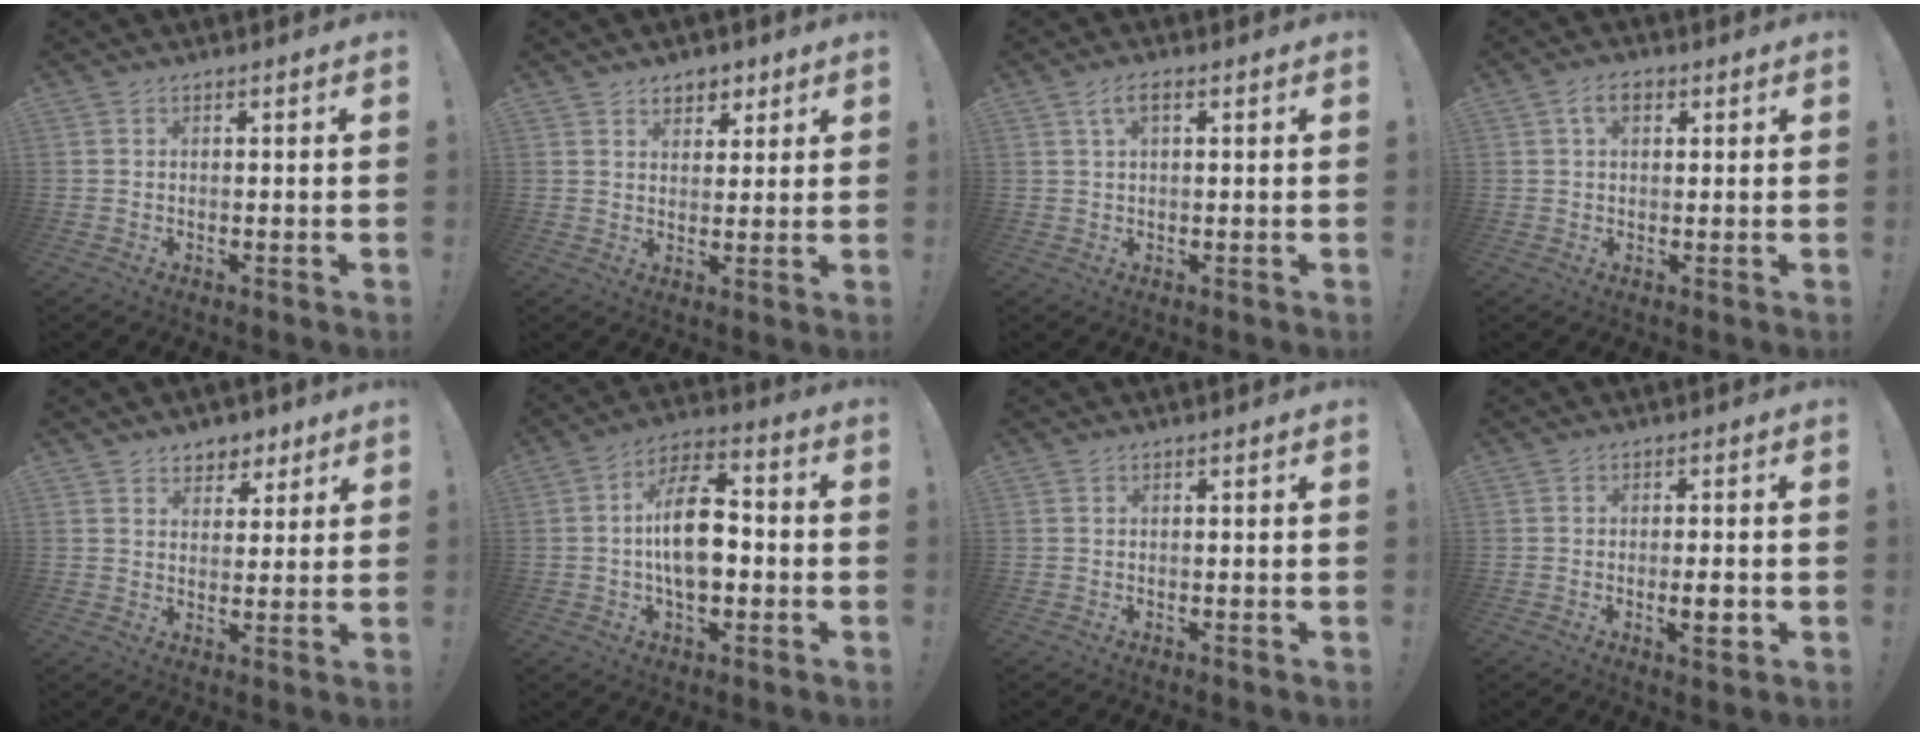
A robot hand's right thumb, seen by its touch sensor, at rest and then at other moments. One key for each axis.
{"total": 5.1, "fx": 3.1, "fy": 3.9, "fz": 1.3, "tx": -0.002, "ty": -0.018, "tz": 0.056}
{"total": 3.7, "fx": 1.3, "fy": 1.6, "fz": 3.1, "tx": -0.056, "ty": 0.004, "tz": 0.021}
{"total": 5.0, "fx": 1.9, "fy": 3.0, "fz": 3.6, "tx": -0.059, "ty": 0.006, "tz": 0.033}
{"total": 6.2, "fx": 4.1, "fy": 4.5, "fz": 1.1, "tx": -0.005, "ty": -0.029, "tz": 0.077}
{"total": 15.1, "fx": -1.4, "fy": 8.9, "fz": 12.1, "tx": -0.207, "ty": 0.020, "tz": -0.025}
{"total": 0.0}
{"total": 4.6, "fx": -1.2, "fy": 0.7, "fz": 4.4, "tx": -0.053, "ty": -0.006, "tz": -0.021}